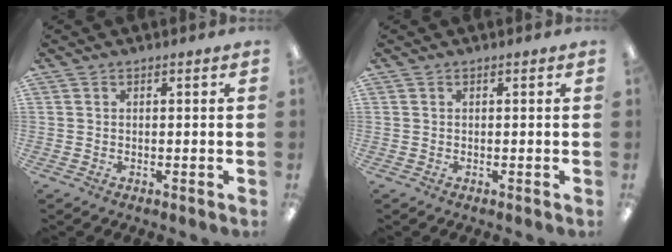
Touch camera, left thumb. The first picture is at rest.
{"total": 0.0}